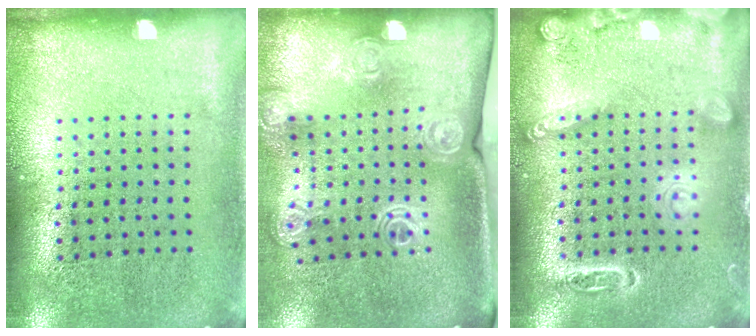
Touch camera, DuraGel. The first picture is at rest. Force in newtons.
{"total": 2.0, "press": 1.6, "slide": 1.2}
{"total": 2.8, "press": 2.8, "slide": 0.2}